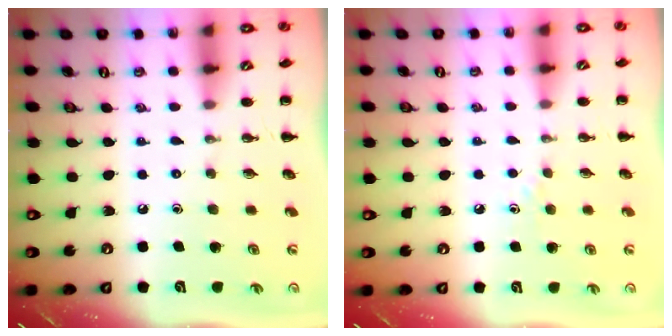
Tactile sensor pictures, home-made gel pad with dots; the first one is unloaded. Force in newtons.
{"total": 3.0, "press": 2.7, "slide": 1.2}